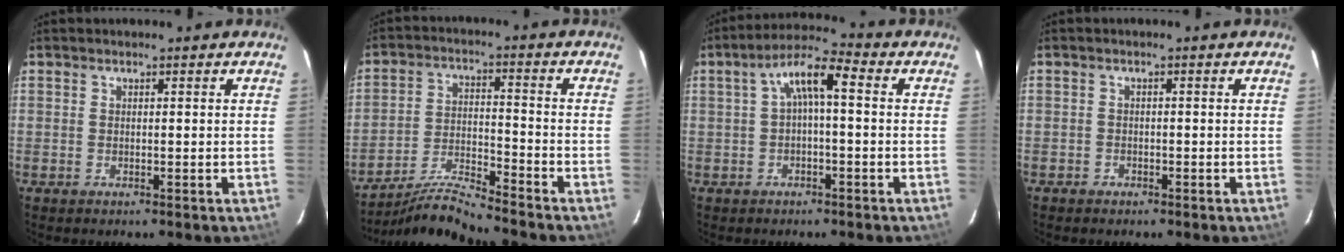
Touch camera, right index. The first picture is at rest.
{"total": 9.4, "force": [-9.0, -1.5, 2.0], "torque": [-0.054, 0.008, -0.171]}
{"total": 6.6, "force": [0.4, 1.8, 6.3], "torque": [-0.125, 0.024, 0.009]}
{"total": 1.4, "force": [-1.0, 1.0, -0.1], "torque": [-0.002, 0.004, -0.017]}